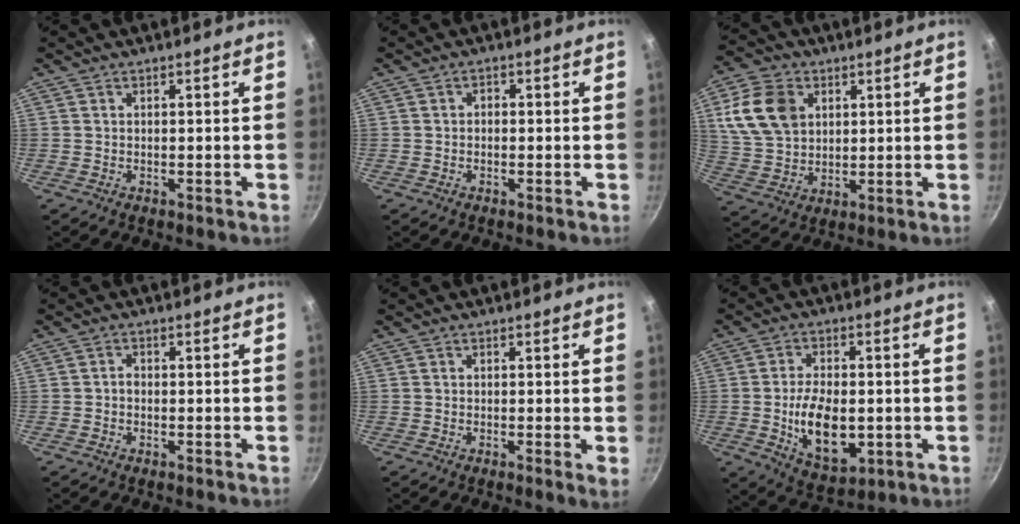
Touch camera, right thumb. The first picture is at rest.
{"total": 1.1, "force": [-0.4, 0.9, 0.6], "torque": [-0.010, 0.007, -0.007]}
{"total": 13.0, "force": [4.1, 9.7, 7.7], "torque": [-0.130, -0.006, 0.082]}
{"total": 1.2, "force": [-0.4, 0.9, 0.7], "torque": [-0.011, 0.008, -0.009]}
{"total": 1.4, "force": [0.2, 0.0, 1.4], "torque": [-0.020, -0.007, -0.002]}
{"total": 12.8, "force": [-1.6, 7.1, 10.5], "torque": [-0.166, -0.004, -0.017]}